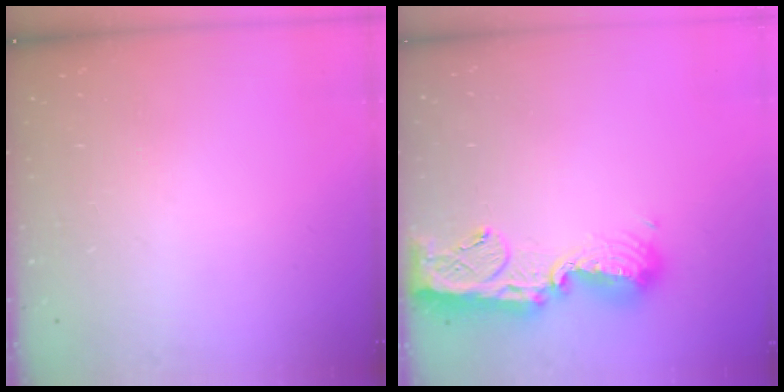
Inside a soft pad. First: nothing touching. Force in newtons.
{"total": 14.6, "press": 14.5, "slide": 1.4}